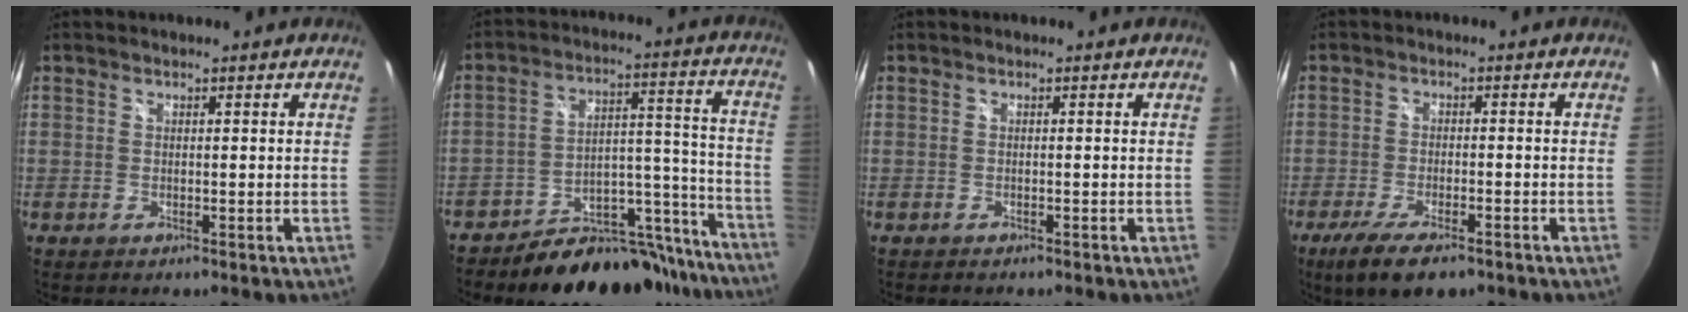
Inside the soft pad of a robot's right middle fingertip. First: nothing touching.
{"total": 21.8, "force": [-18.9, 8.6, 6.5], "torque": [-0.085, 0.060, -0.249]}
{"total": 1.0, "force": [-1.0, 0.3, 0.3], "torque": [-0.007, -0.008, -0.016]}
{"total": 9.0, "force": [-6.2, 2.6, 6.0], "torque": [-0.138, -0.033, -0.107]}